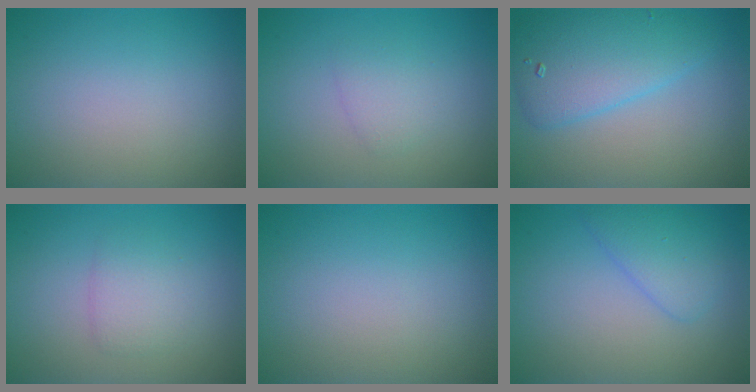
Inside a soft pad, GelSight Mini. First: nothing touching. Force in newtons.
{"total": 1.5, "press": 1.5, "slide": 0.1}
{"total": 5.1, "press": 5.1, "slide": 0.2}
{"total": 2.0, "press": 2.0, "slide": 0.1}
{"total": 0.0}
{"total": 2.8, "press": 2.8, "slide": 0.1}